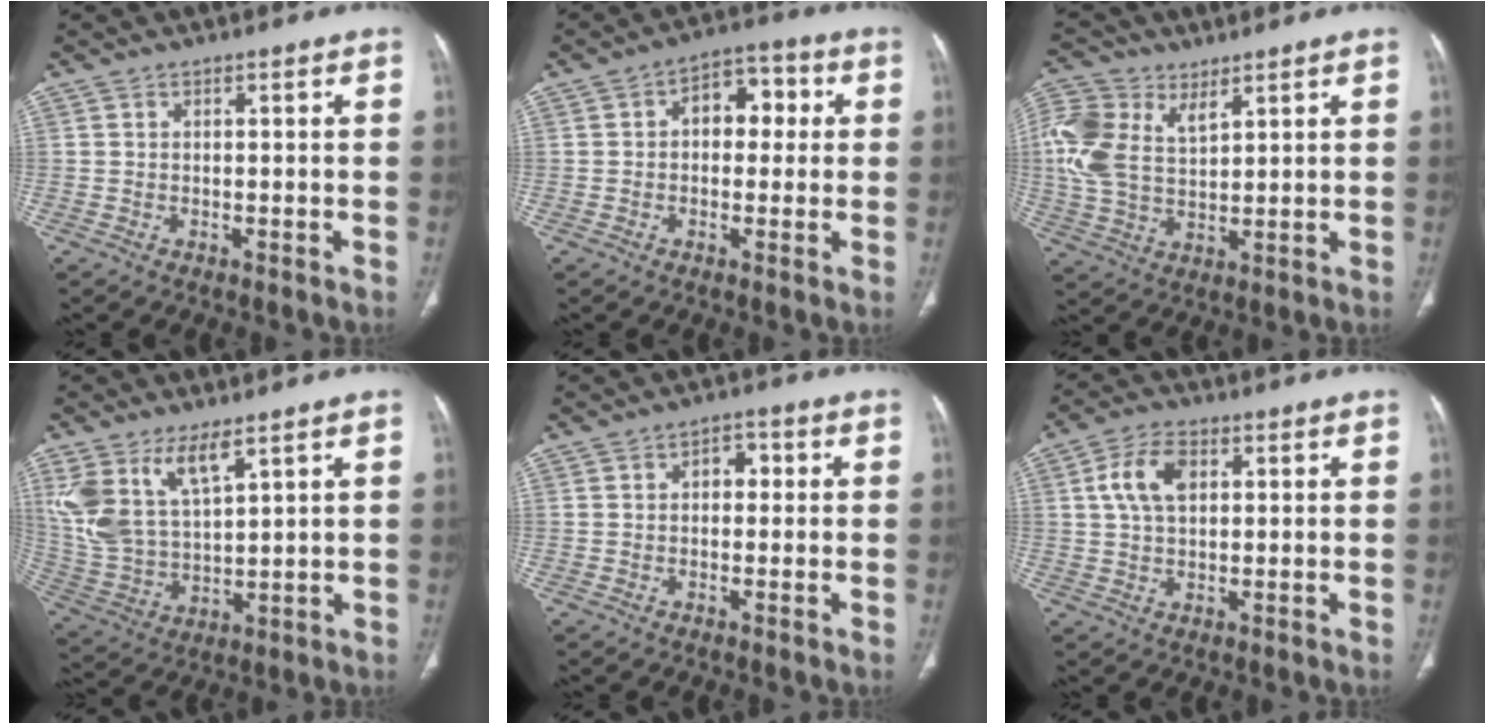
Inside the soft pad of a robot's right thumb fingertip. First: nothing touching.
{"total": 8.1, "force": [1.2, 5.4, 5.9], "torque": [-0.049, 0.025, 0.009]}
{"total": 12.0, "force": [4.7, 7.6, 8.0], "torque": [-0.172, -0.004, 0.095]}
{"total": 12.5, "force": [6.8, 5.5, 8.9], "torque": [-0.183, -0.024, 0.153]}
{"total": 3.4, "force": [0.4, 2.4, 2.4], "torque": [-0.019, 0.011, 0.000]}
{"total": 7.4, "force": [2.0, 4.6, 5.5], "torque": [-0.102, 0.009, 0.035]}